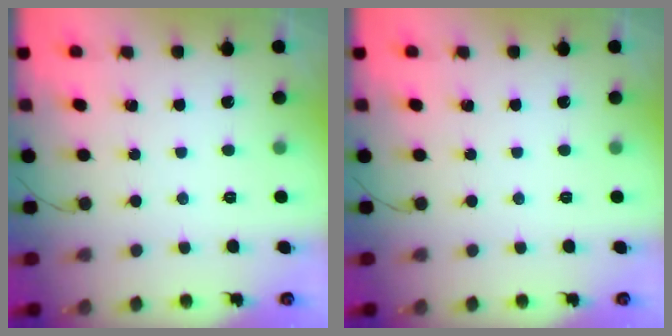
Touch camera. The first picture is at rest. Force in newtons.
{"total": 0.0}